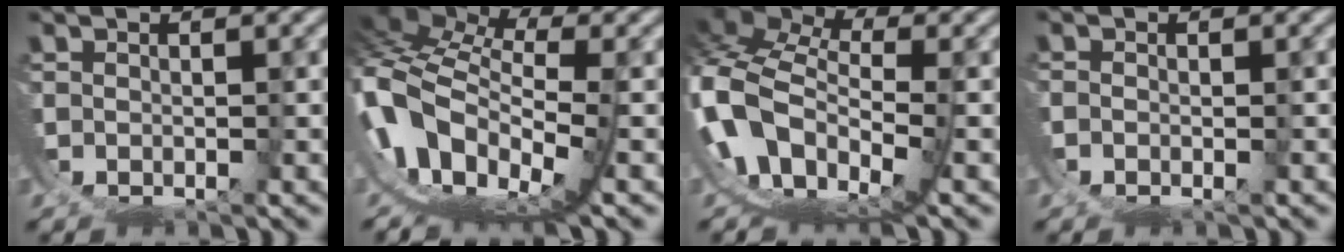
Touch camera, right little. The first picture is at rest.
{"total": 11.6, "force": [0.0, 7.9, 8.5], "torque": [-0.192, -0.023, 0.004]}
{"total": 11.0, "force": [0.8, 8.0, 7.5], "torque": [-0.176, -0.022, 0.011]}
{"total": 1.0, "force": [-0.7, 0.6, 0.5], "torque": [-0.013, -0.007, -0.009]}